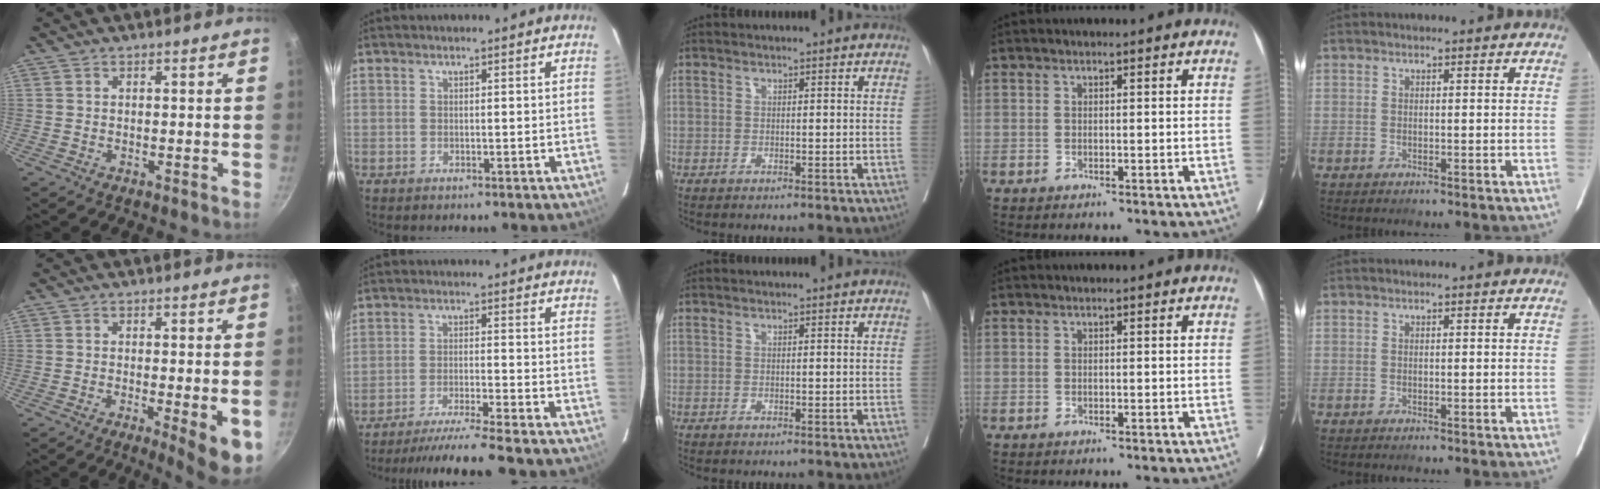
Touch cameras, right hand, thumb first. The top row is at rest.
{"thumb": {"total": 7.8, "force": [-2.7, 1.5, 7.1], "torque": [-0.094, -0.019, -0.039]}, "index": {"total": 11.6, "force": [-10.3, -1.7, 5.1], "torque": [-0.062, -0.030, -0.164]}}